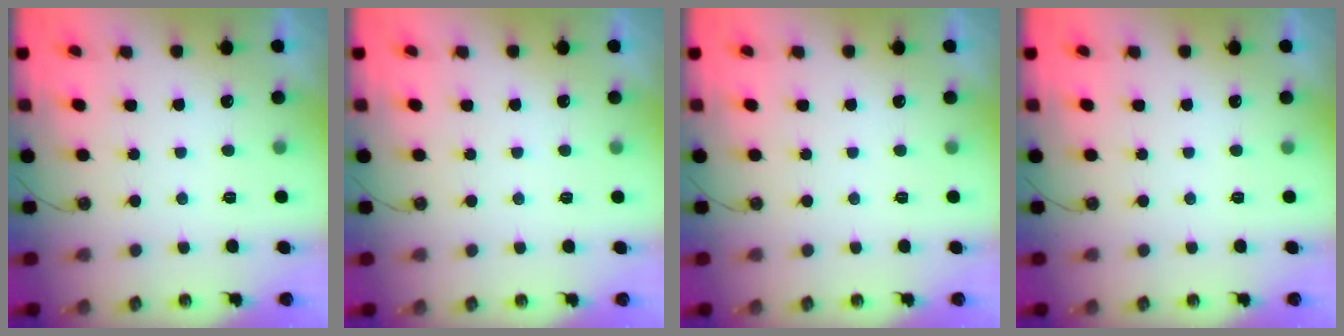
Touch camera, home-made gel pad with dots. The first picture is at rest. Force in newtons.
{"total": 2.8, "press": 2.8, "slide": 0.5}
{"total": 0.0}
{"total": 0.0}